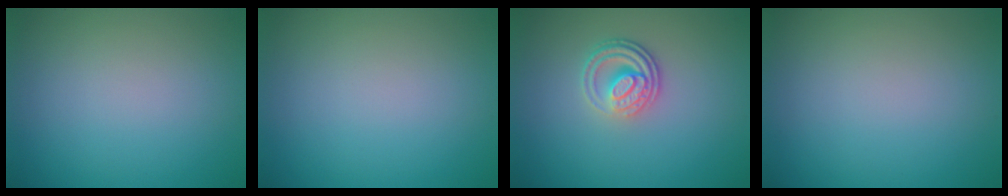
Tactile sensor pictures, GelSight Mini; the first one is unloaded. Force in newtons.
{"total": 0.0}
{"total": 3.4, "press": 2.6, "slide": 2.2}
{"total": 0.0}